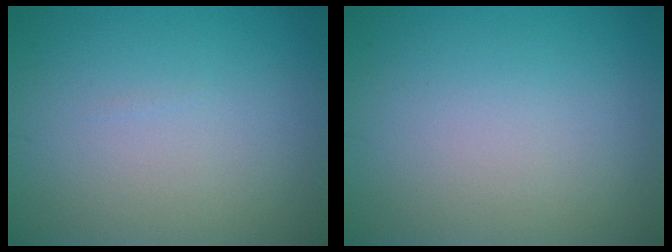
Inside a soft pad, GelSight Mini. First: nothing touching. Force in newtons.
{"total": 0.0}